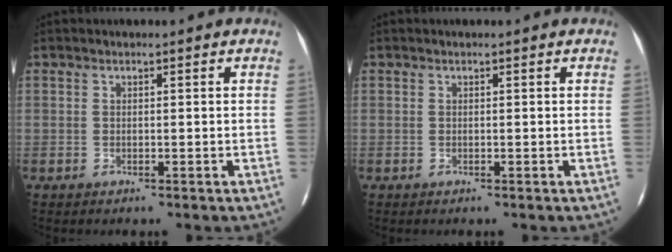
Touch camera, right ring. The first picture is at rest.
{"total": 0.0}